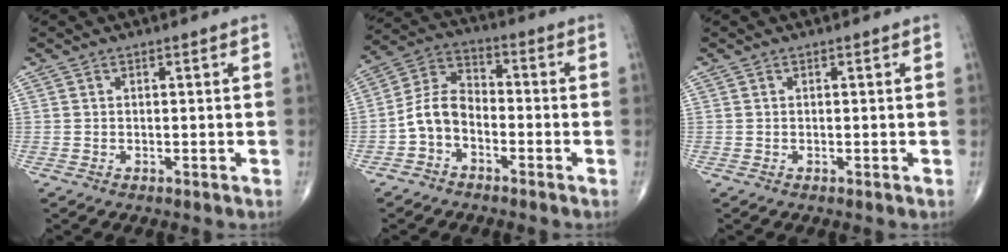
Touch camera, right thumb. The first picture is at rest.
{"total": 7.9, "force": [-3.0, 5.4, 4.9], "torque": [-0.087, 0.041, -0.071]}
{"total": 0.0}